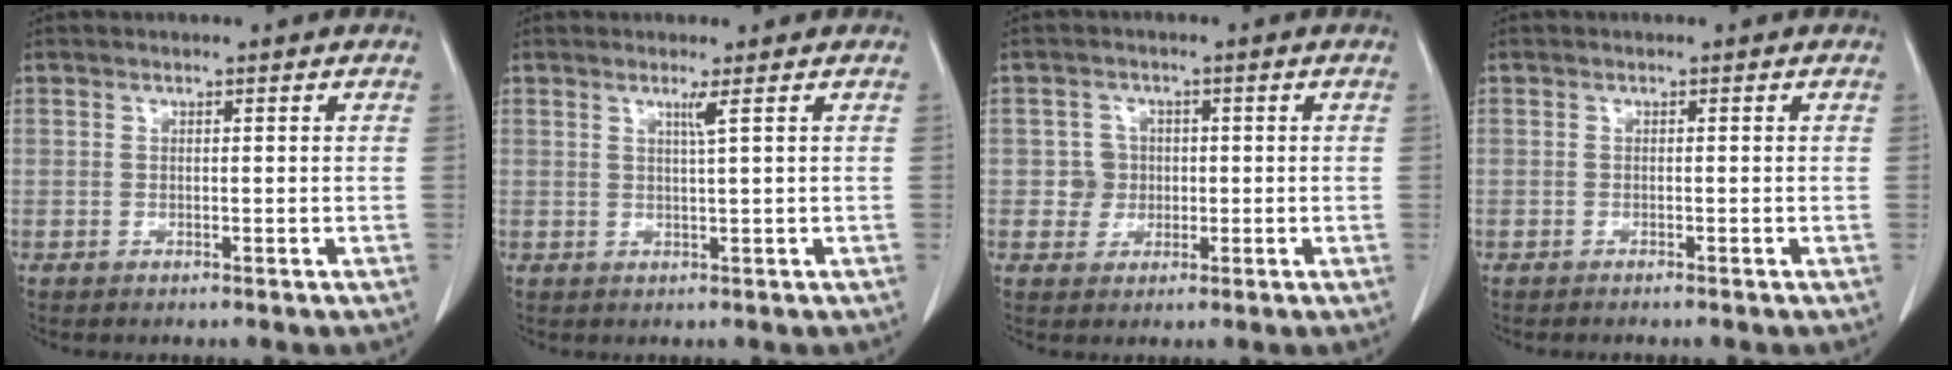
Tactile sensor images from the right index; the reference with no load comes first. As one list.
[{"total": 1.5, "force": [0.7, -0.6, 1.2], "torque": [-0.029, -0.007, 0.016]}, {"total": 3.1, "force": [0.0, 3.1, 0.2], "torque": [0.006, 0.012, 0.004]}, {"total": 1.4, "force": [-1.2, -0.1, 0.6], "torque": [-0.008, 0.001, -0.015]}]